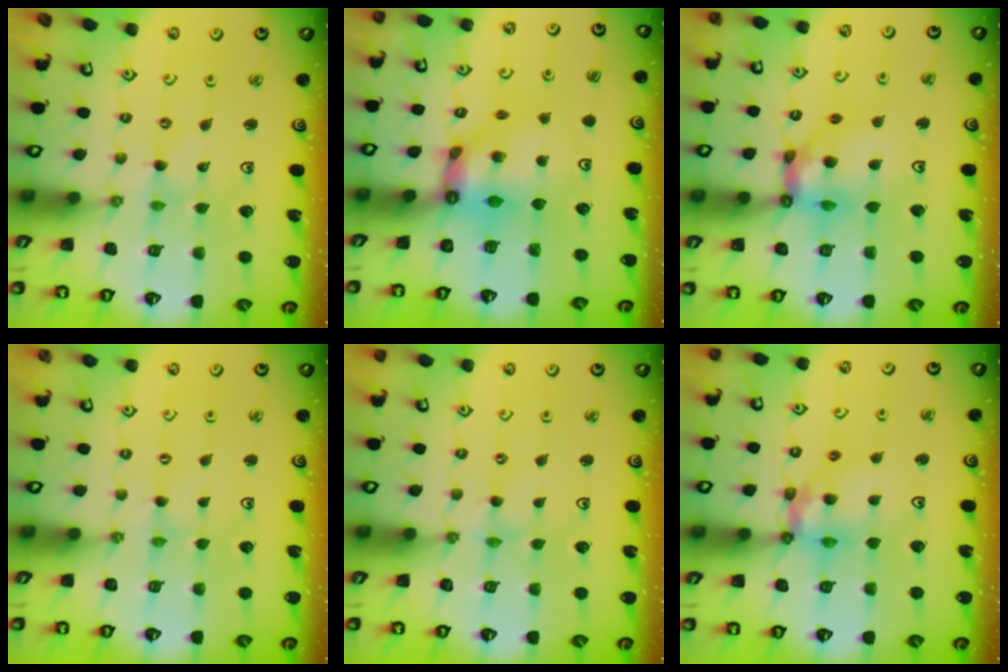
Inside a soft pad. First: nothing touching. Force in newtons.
{"total": 9.3, "press": 9.3, "slide": 1.1}
{"total": 13.2, "press": 13.1, "slide": 1.5}
{"total": 0.0}
{"total": 0.8, "press": 0.8, "slide": 0.2}
{"total": 12.5, "press": 12.4, "slide": 1.5}